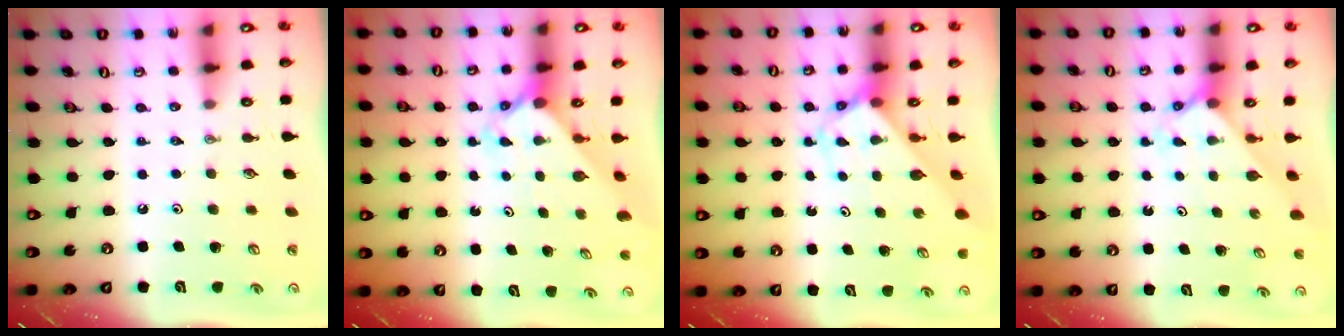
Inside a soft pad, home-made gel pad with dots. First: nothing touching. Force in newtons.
{"total": 2.4, "press": 2.4, "slide": 0.2}
{"total": 2.7, "press": 2.7, "slide": 0.1}
{"total": 2.2, "press": 2.2, "slide": 0.2}